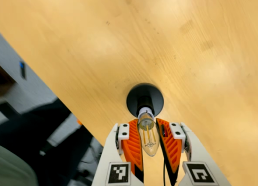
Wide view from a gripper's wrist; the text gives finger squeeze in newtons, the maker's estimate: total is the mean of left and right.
{"total": 19.9, "left": 20.0, "right": 19.8}